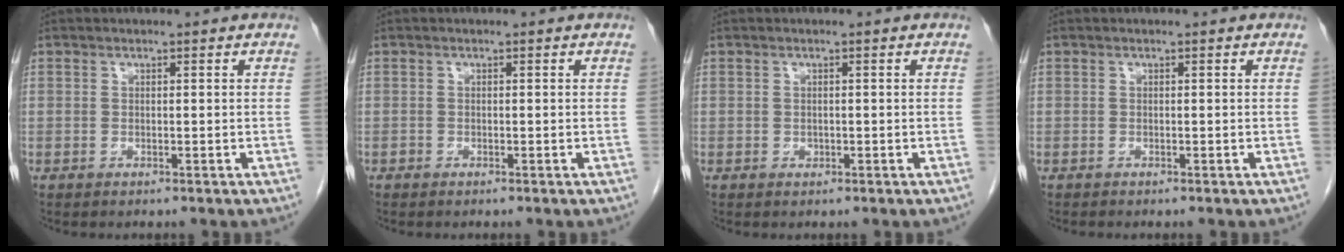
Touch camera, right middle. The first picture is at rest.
{"total": 0.0}
{"total": 0.5, "force": [-0.1, 0.5, 0.2], "torque": [-0.004, 0.002, -0.003]}
{"total": 0.0}